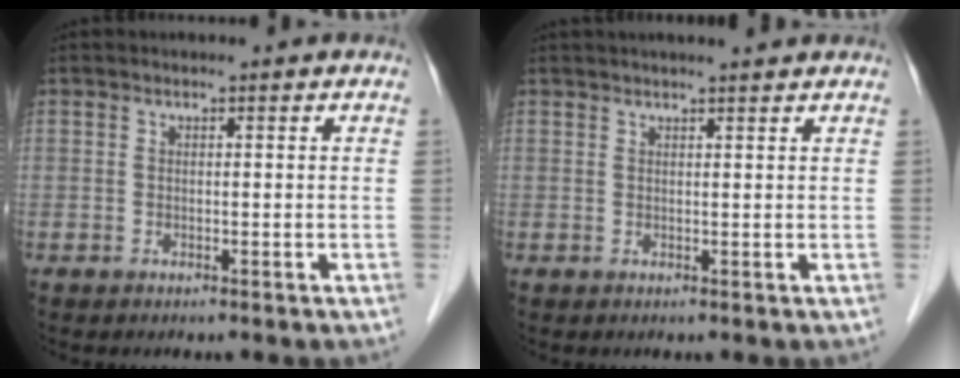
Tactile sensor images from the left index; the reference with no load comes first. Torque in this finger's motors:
{"motor_torque": [0.43, -0.63, 0.07, 0.01]}